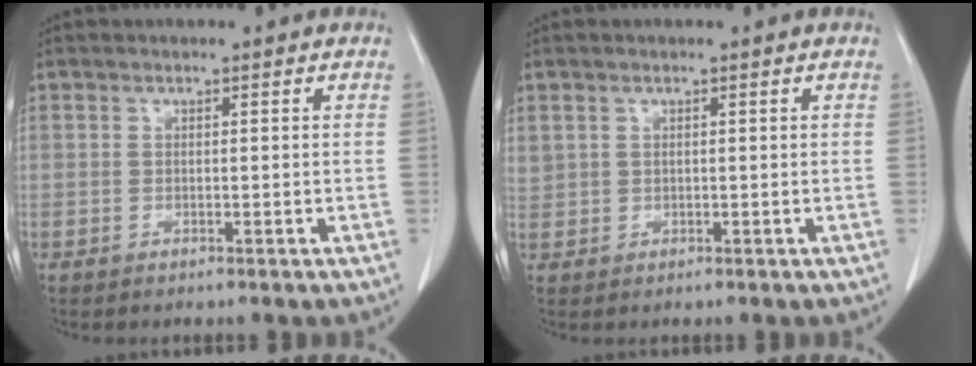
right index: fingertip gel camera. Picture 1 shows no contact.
{"total": 1.7, "force": [1.0, 1.4, 0.4], "torque": [-0.008, 0.012, 0.024]}